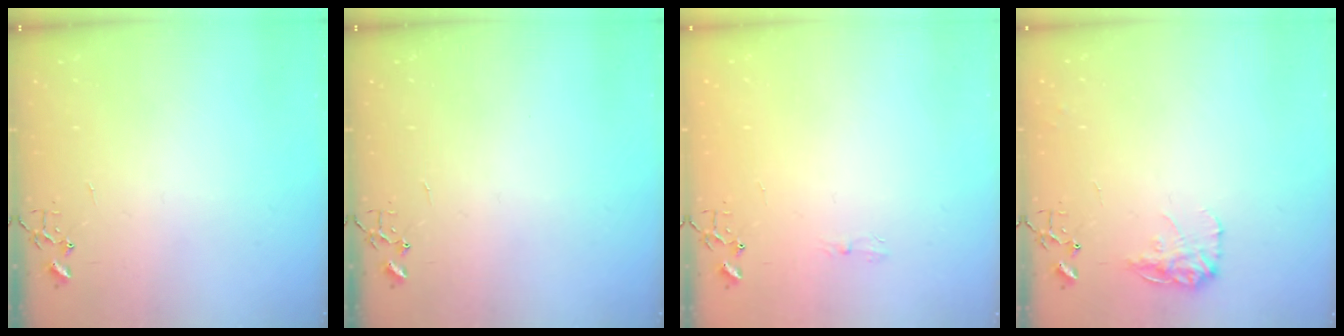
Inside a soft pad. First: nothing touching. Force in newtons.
{"total": 0.0}
{"total": 5.5, "press": 5.4, "slide": 0.6}
{"total": 10.9, "press": 10.9, "slide": 0.4}